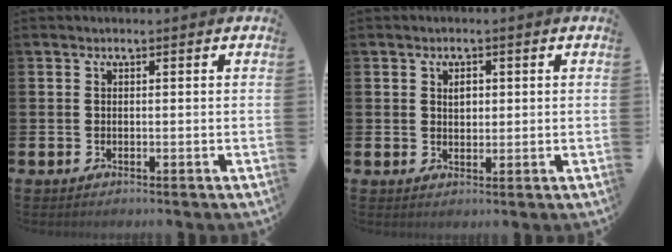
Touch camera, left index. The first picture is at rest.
{"total": 1.7, "force": [0.8, 1.1, 1.0], "torque": [-0.005, 0.001, 0.009]}